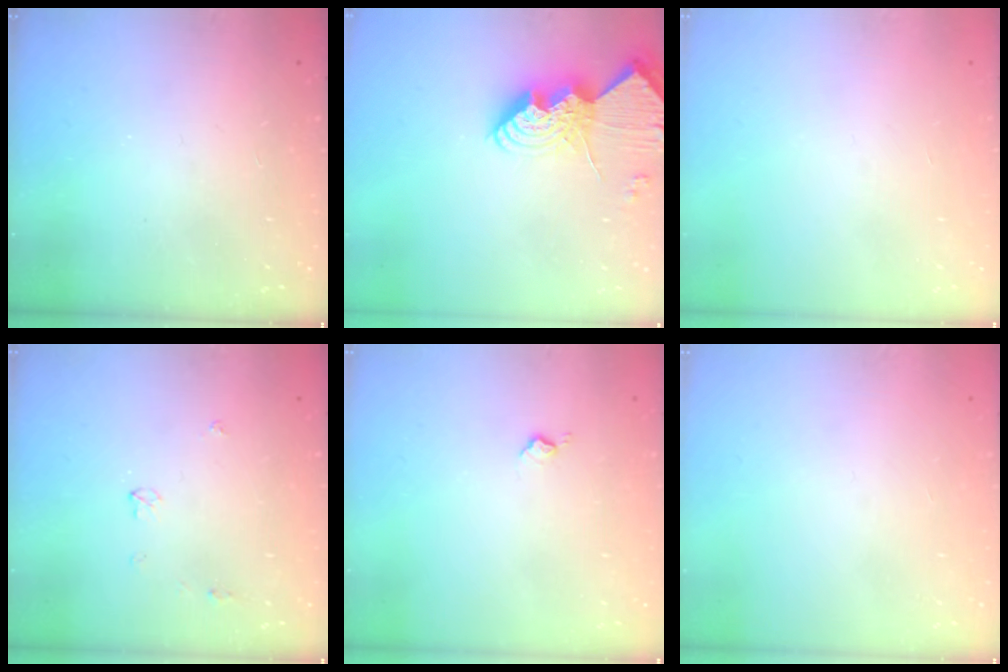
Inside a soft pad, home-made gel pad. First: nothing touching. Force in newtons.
{"total": 13.7, "press": 13.7, "slide": 1.2}
{"total": 0.0}
{"total": 3.3, "press": 3.2, "slide": 0.6}
{"total": 5.6, "press": 5.6, "slide": 0.7}
{"total": 0.0}